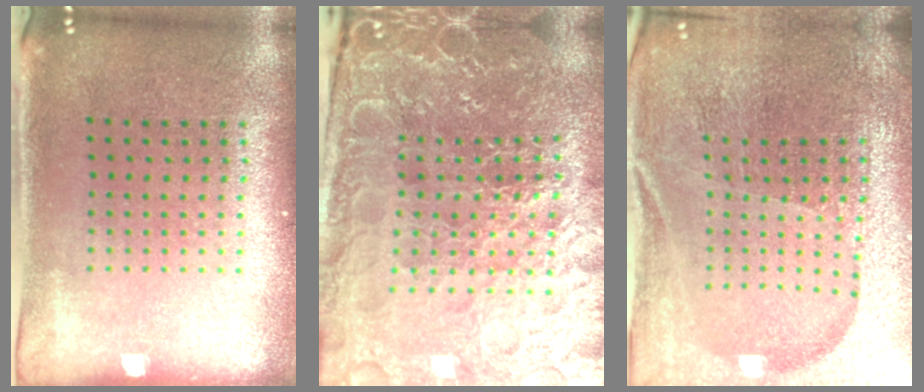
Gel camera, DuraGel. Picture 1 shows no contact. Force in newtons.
{"total": 5.2, "press": 4.9, "slide": 1.6}
{"total": 5.1, "press": 4.7, "slide": 1.8}